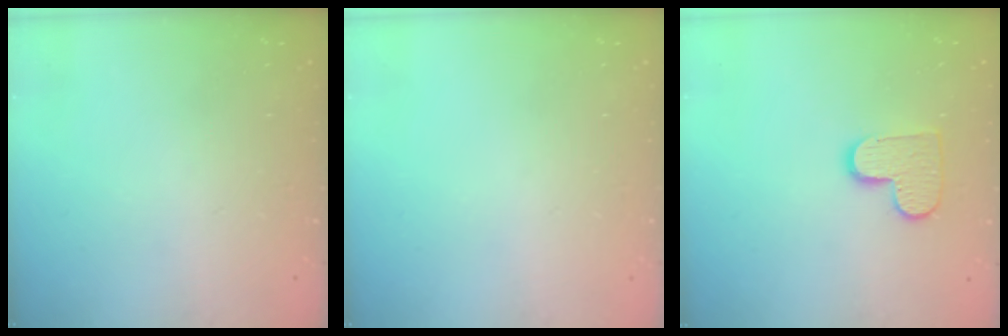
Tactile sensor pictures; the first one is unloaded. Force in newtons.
{"total": 0.0}
{"total": 10.0, "press": 10.0, "slide": 0.6}